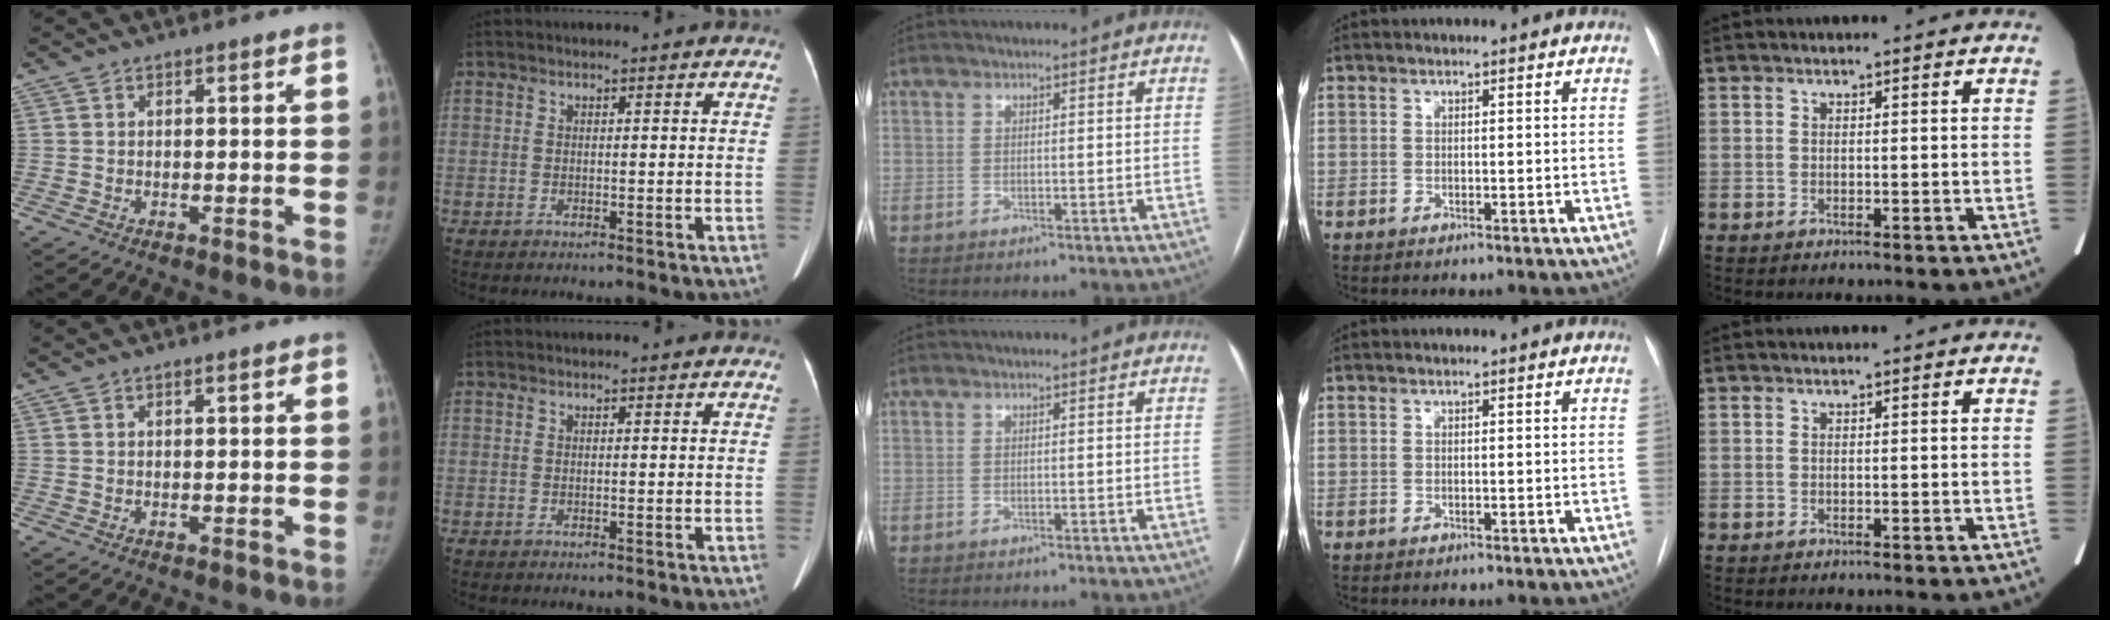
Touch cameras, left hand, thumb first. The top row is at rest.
{"thumb": {"total": 0.8, "force": [0.3, 0.2, 0.7], "torque": [-0.011, 0.002, 0.004]}}